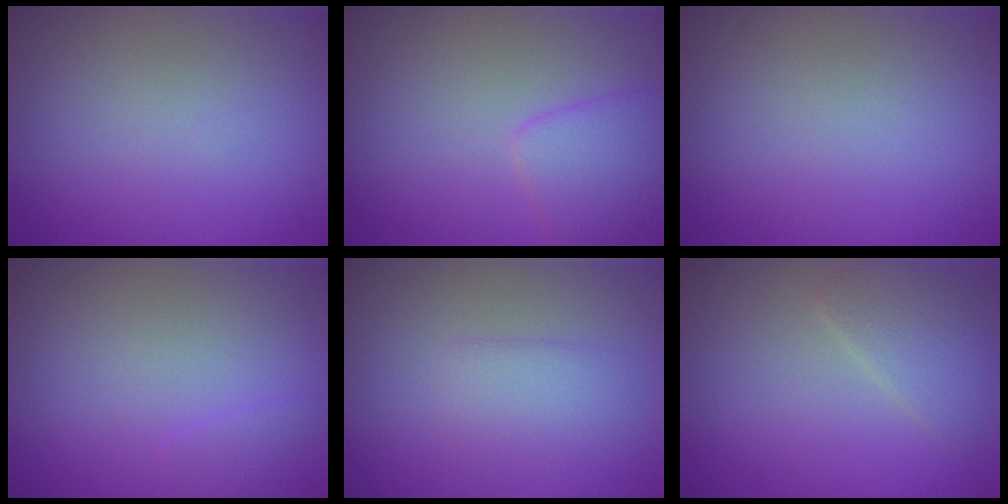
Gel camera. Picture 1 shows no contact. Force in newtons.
{"total": 2.7, "press": 2.7, "slide": 0.1}
{"total": 0.0}
{"total": 0.8, "press": 0.8, "slide": 0.1}
{"total": 1.8, "press": 1.8, "slide": 0.1}
{"total": 2.4, "press": 2.4, "slide": 0.1}